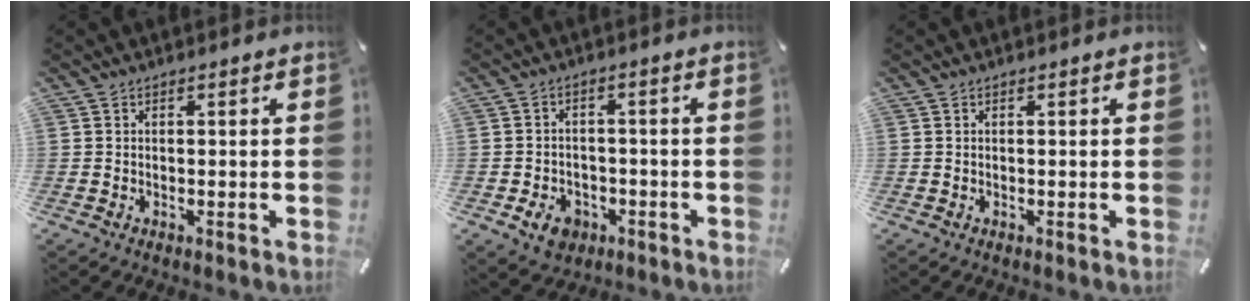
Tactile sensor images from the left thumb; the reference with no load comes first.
{"total": 6.0, "force": [-3.0, 4.6, 2.4], "torque": [-0.053, 0.015, -0.054]}
{"total": 0.0}